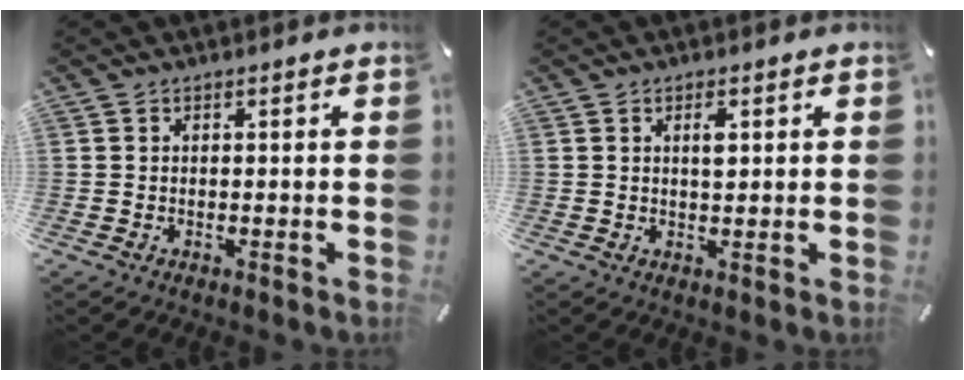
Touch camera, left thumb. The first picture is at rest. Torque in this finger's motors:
{"motor_torque": [0.30, 0.56, 0.23, -0.32, 0.08]}